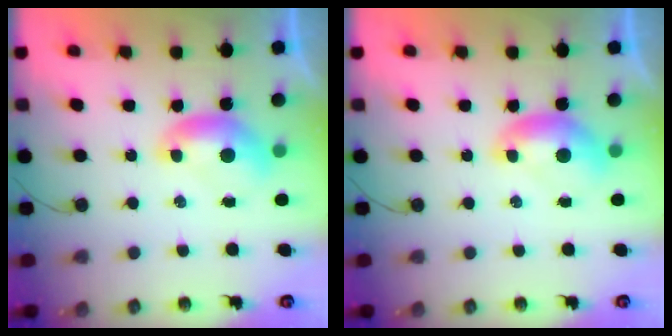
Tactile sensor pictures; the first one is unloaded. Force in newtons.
{"total": 0.0}